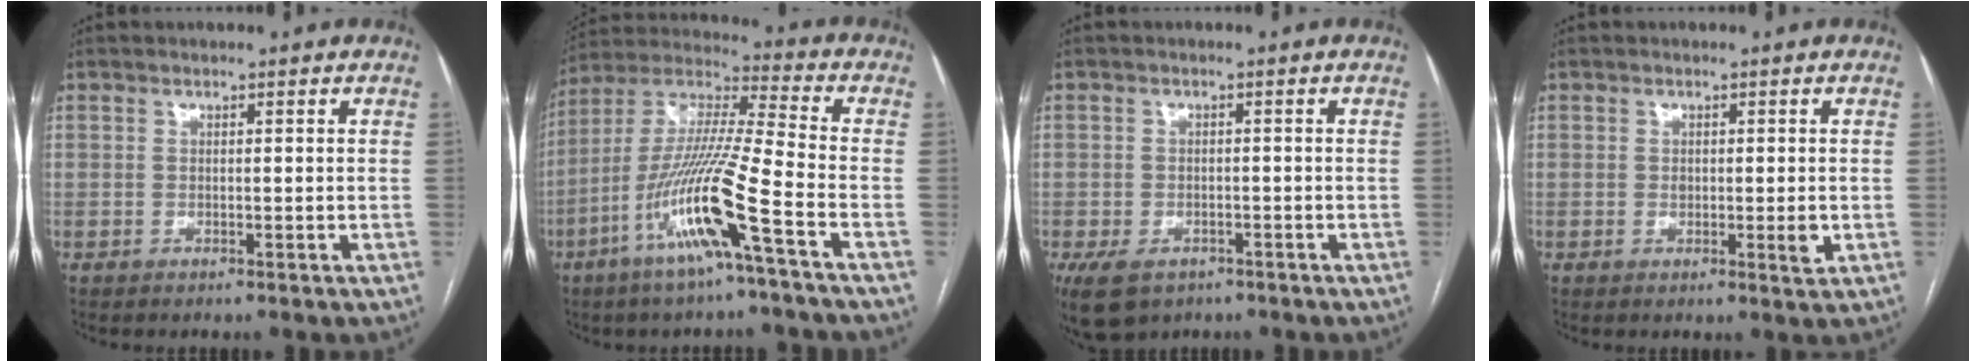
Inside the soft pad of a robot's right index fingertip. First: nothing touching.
{"total": 15.8, "force": [-6.9, -0.7, 14.2], "torque": [-0.290, -0.010, -0.137]}
{"total": 7.3, "force": [-4.2, 5.0, 3.2], "torque": [-0.066, -0.003, -0.056]}
{"total": 3.0, "force": [-0.4, 1.0, 2.8], "torque": [-0.042, -0.006, -0.004]}